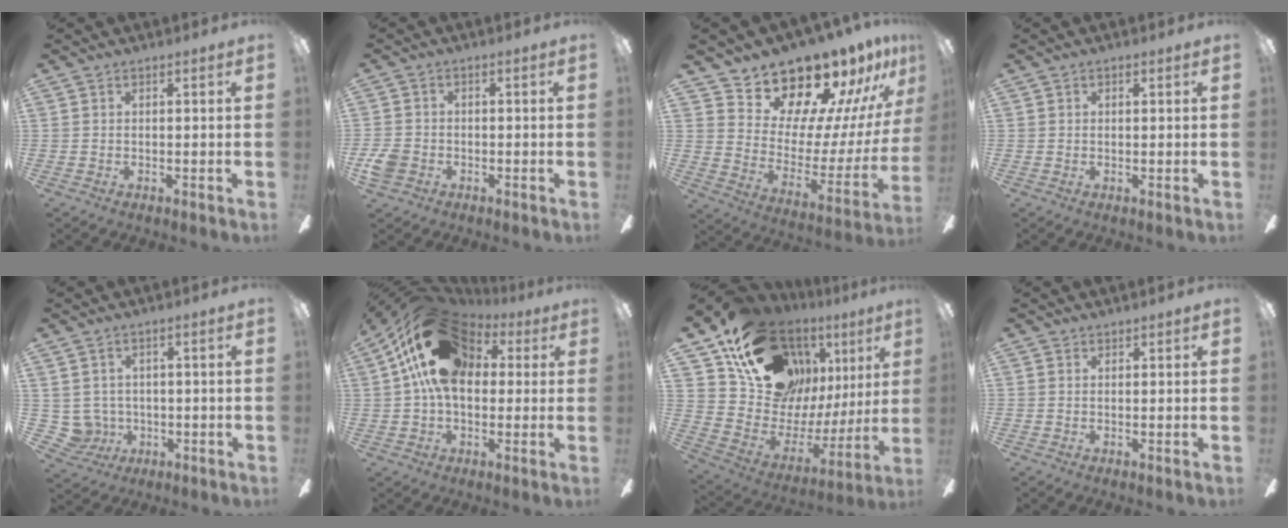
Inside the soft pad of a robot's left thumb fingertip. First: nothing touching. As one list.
[{"total": 4.9, "force": [-2.3, 3.7, 2.2], "torque": [-0.051, 0.011, -0.044]}, {"total": 18.0, "force": [16.7, 5.4, 4.1], "torque": [-0.072, -0.155, 0.294]}, {"total": 0.9, "force": [0.3, 0.8, 0.4], "torque": [0.000, 0.001, 0.003]}, {"total": 5.4, "force": [0.3, 5.3, 0.8], "torque": [-0.052, -0.005, 0.010]}, {"total": 20.3, "force": [6.6, 13.5, 13.7], "torque": [-0.263, -0.001, 0.118]}, {"total": 21.1, "force": [14.5, 12.6, 8.8], "torque": [-0.148, -0.102, 0.280]}, {"total": 0.6, "force": [0.5, 0.4, 0.0], "torque": [0.007, -0.003, 0.008]}]